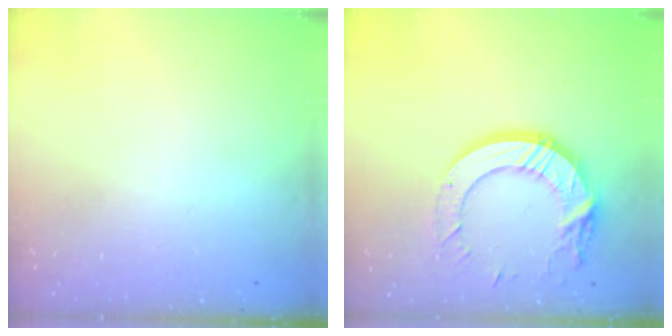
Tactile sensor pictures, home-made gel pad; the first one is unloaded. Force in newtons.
{"total": 16.0, "press": 16.0, "slide": 1.0}